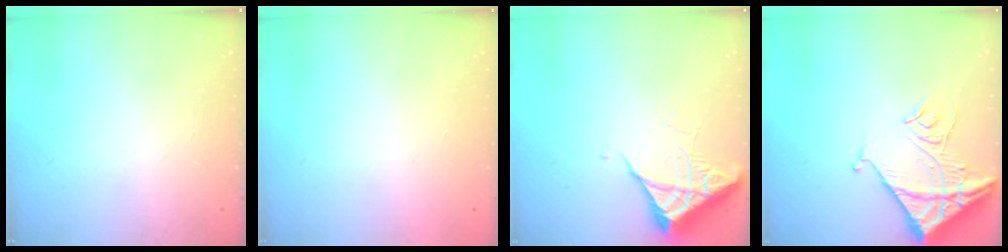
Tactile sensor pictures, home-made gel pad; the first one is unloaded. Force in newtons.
{"total": 1.5, "press": 1.5, "slide": 0.1}
{"total": 5.4, "press": 5.4, "slide": 0.3}
{"total": 14.2, "press": 14.2, "slide": 1.2}